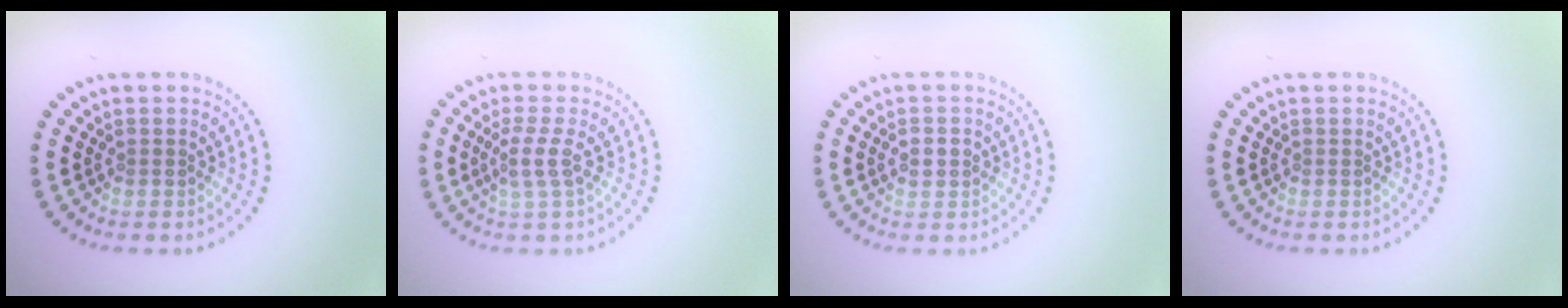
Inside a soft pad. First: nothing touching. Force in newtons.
{"total": 2.0, "press": 1.6, "slide": 1.3}
{"total": 1.3, "press": 1.2, "slide": 0.2}
{"total": 0.0}